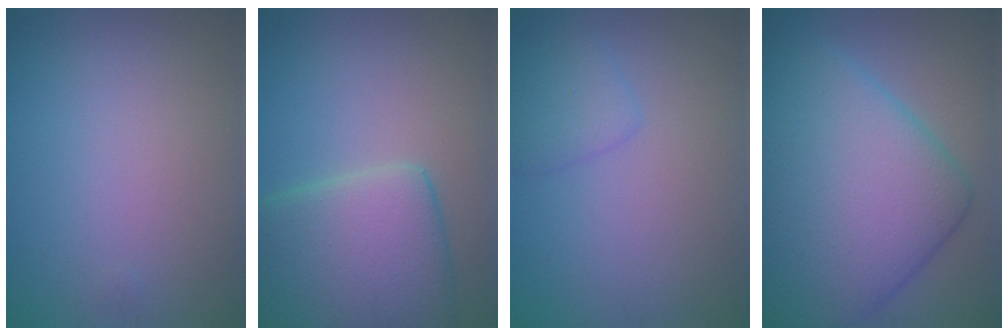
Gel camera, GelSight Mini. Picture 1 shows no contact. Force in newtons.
{"total": 8.9, "press": 8.9, "slide": 0.5}
{"total": 1.9, "press": 1.9, "slide": 0.2}
{"total": 14.2, "press": 14.2, "slide": 0.1}